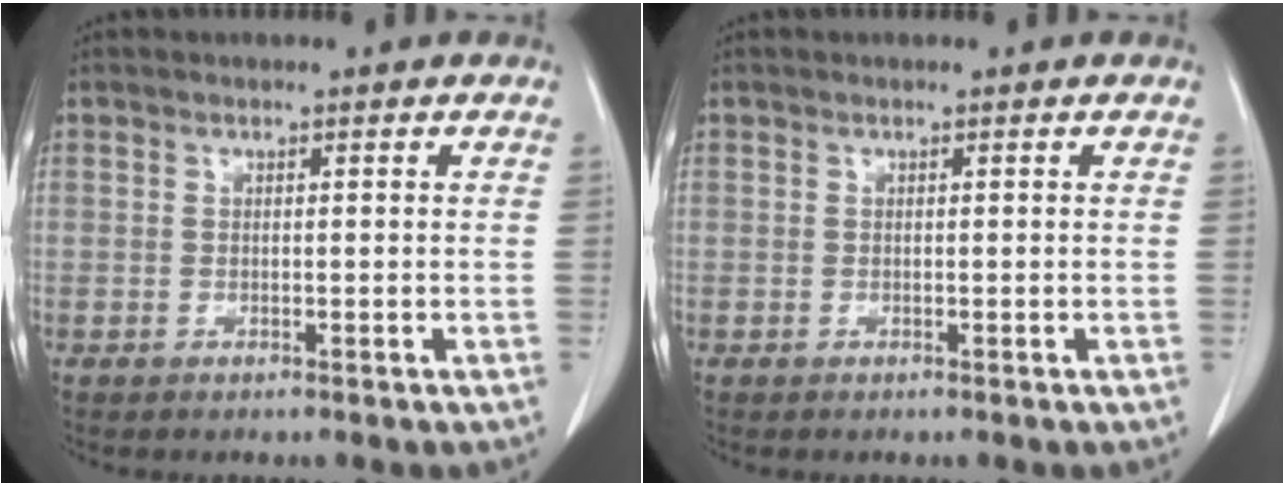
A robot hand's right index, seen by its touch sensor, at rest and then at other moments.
{"total": 0.0}